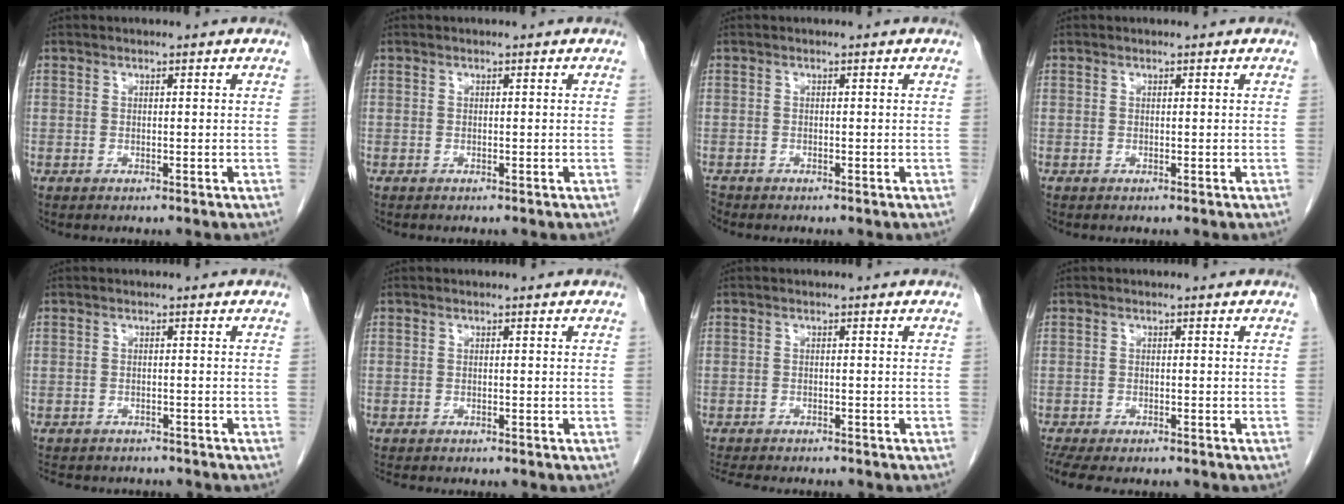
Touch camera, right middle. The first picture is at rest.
{"total": 0.0}
{"total": 0.8, "force": [-0.8, 0.2, 0.0], "torque": [-0.005, -0.003, -0.016]}
{"total": 0.0}
{"total": 9.1, "force": [-8.1, 3.2, 2.6], "torque": [-0.054, -0.002, -0.101]}
{"total": 3.6, "force": [-3.1, 0.8, 1.5], "torque": [-0.023, -0.007, -0.043]}
{"total": 8.4, "force": [-7.5, 1.9, 3.3], "torque": [-0.051, -0.008, -0.105]}
{"total": 9.5, "force": [-7.9, 2.8, 4.4], "torque": [-0.083, -0.009, -0.115]}